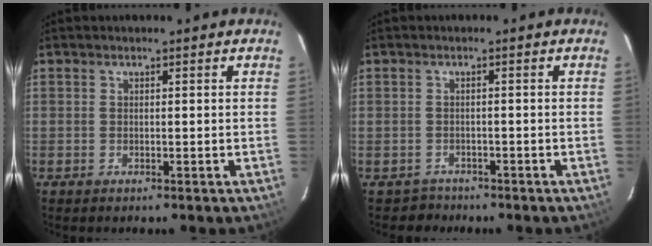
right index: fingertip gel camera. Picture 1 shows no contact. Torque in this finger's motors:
{"motor_torque": [-0.97, -0.33, -0.78, -0.21]}